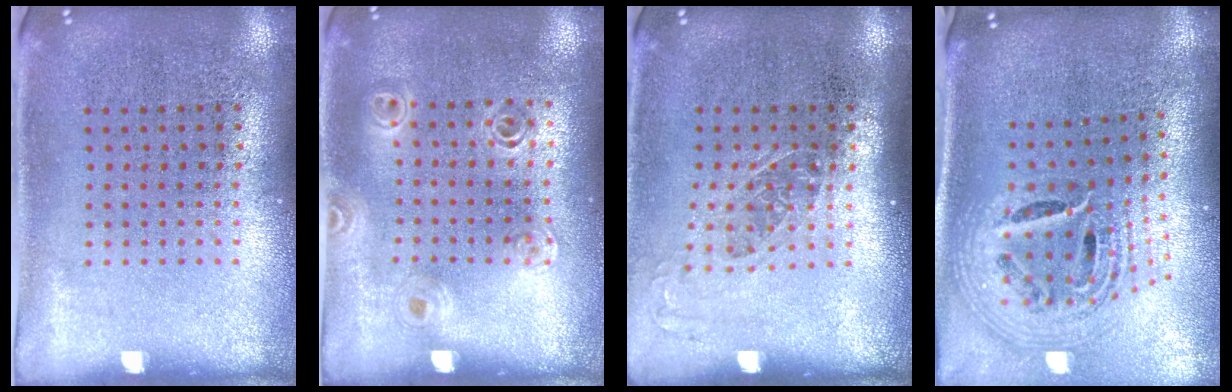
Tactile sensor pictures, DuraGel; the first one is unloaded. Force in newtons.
{"total": 1.1, "press": 1.1, "slide": 0.2}
{"total": 1.2, "press": 0.9, "slide": 0.7}
{"total": 2.6, "press": 1.8, "slide": 1.9}